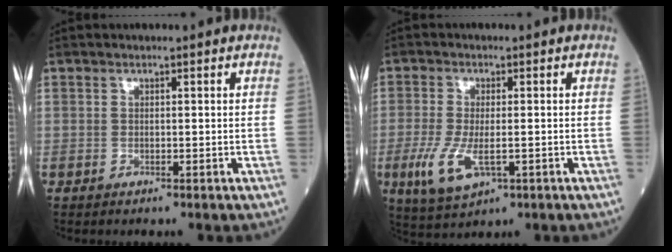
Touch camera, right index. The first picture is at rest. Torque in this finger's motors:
{"motor_torque": [0.44, 0.27, 0.44, 0.13]}